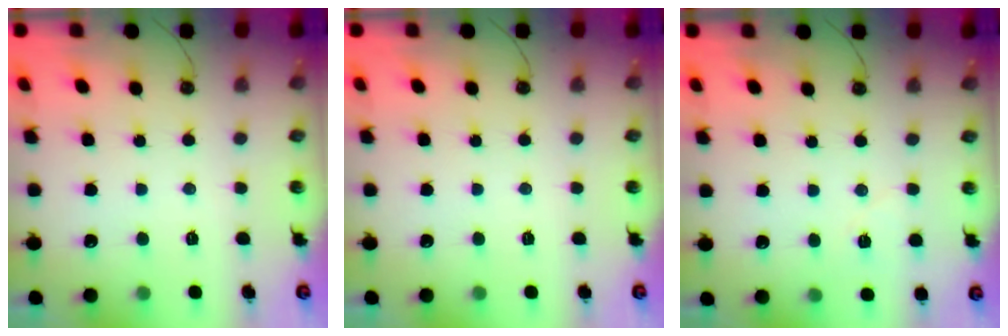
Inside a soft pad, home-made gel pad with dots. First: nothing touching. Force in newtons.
{"total": 0.0}
{"total": 10.6, "press": 3.6, "slide": 10.0}